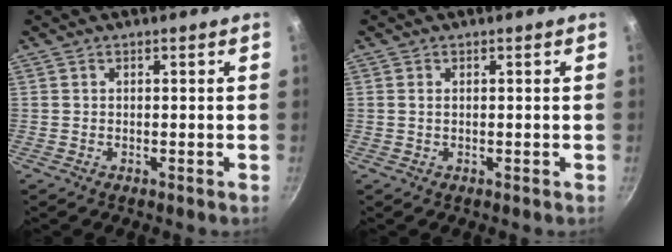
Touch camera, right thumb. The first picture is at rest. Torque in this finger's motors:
{"motor_torque": [-0.23, 0.23, -0.02, 0.61, 0.00]}